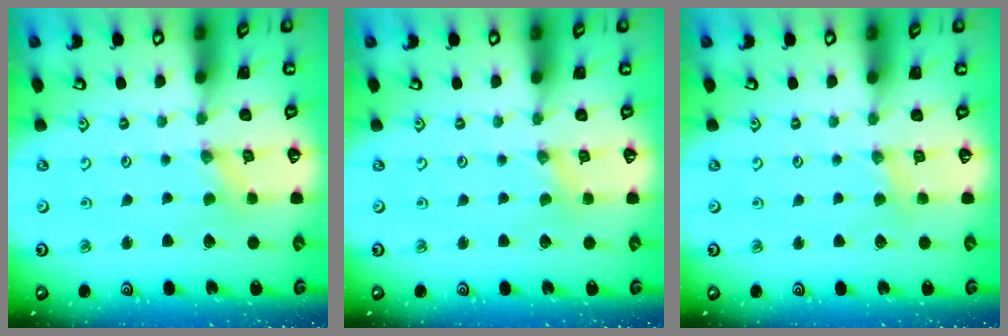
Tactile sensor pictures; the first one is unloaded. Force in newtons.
{"total": 0.0}
{"total": 3.2, "press": 3.2, "slide": 0.5}